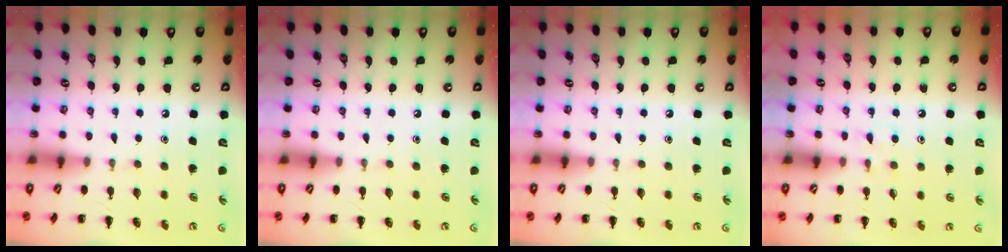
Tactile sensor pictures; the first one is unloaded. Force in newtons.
{"total": 0.0}
{"total": 0.0}
{"total": 4.2, "press": 3.9, "slide": 1.6}